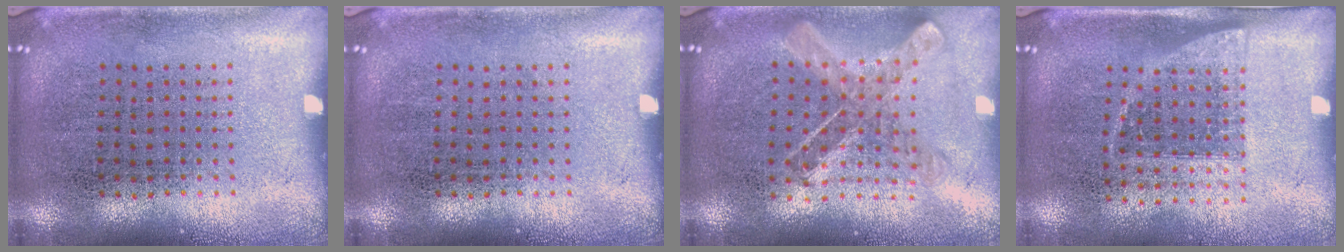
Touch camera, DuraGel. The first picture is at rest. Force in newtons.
{"total": 0.0}
{"total": 0.9, "press": 0.9, "slide": 0.1}
{"total": 1.2, "press": 0.9, "slide": 0.7}